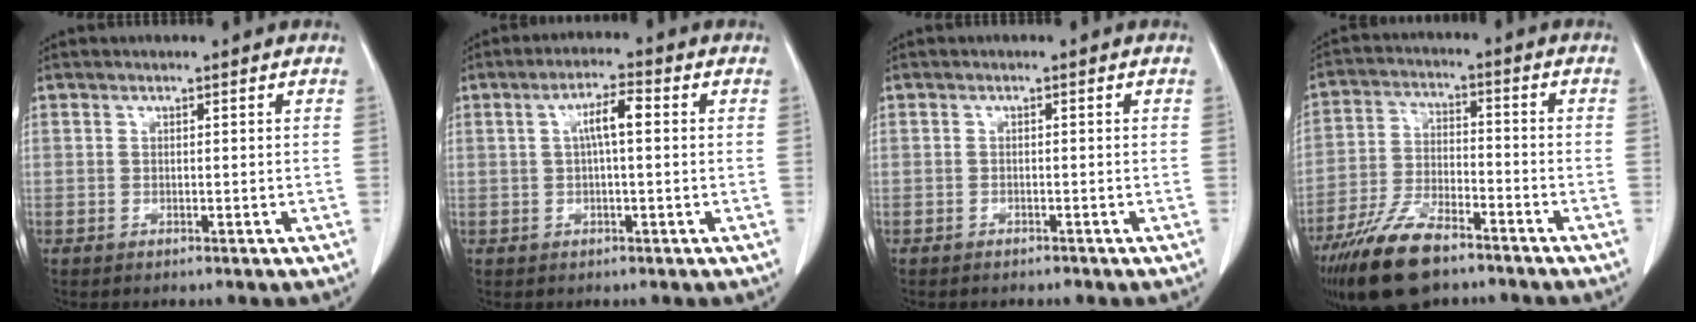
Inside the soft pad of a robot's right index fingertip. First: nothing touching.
{"total": 4.4, "force": [0.7, 0.7, 4.3], "torque": [-0.078, 0.013, 0.009]}
{"total": 0.9, "force": [-0.9, 0.3, 0.0], "torque": [-0.002, 0.001, -0.014]}
{"total": 12.0, "force": [-8.6, 4.2, 7.2], "torque": [-0.144, -0.015, -0.159]}